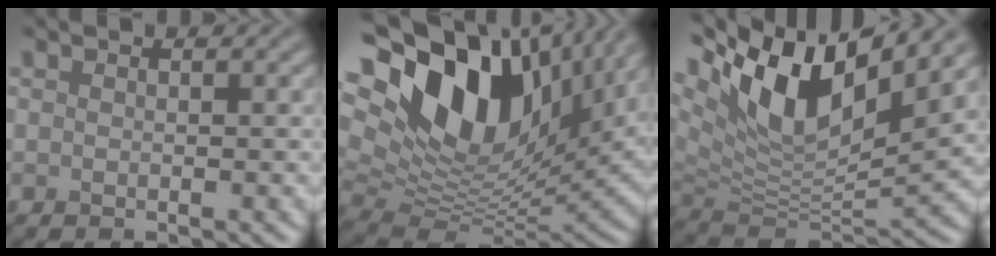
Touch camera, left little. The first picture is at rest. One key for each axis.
{"total": 19.5, "fx": 8.3, "fy": 11.3, "fz": 13.6, "tx": -0.268, "ty": 0.034, "tz": 0.141}
{"total": 12.6, "fx": 6.6, "fy": 5.4, "fz": 9.3, "tx": -0.173, "ty": 0.007, "tz": 0.123}